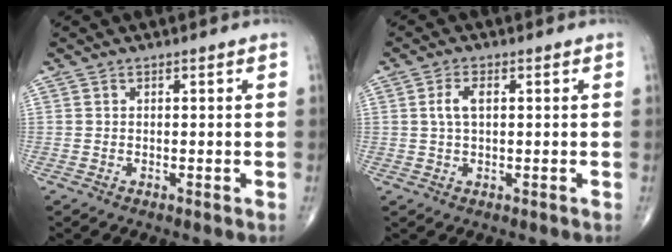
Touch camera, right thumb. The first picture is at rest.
{"total": 3.6, "force": [0.8, 1.8, 3.0], "torque": [-0.068, 0.007, 0.014]}